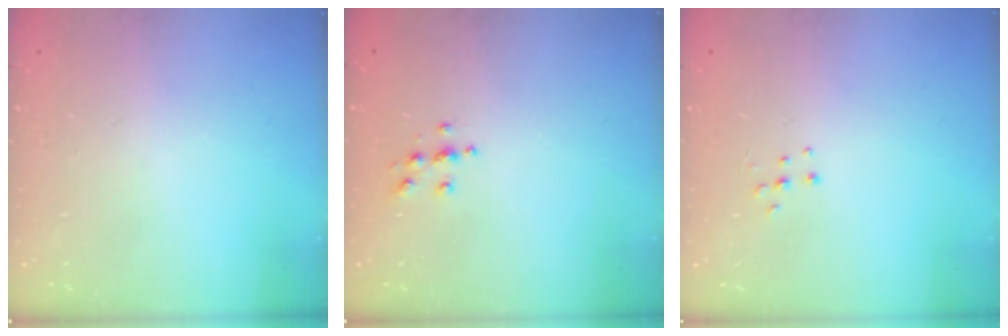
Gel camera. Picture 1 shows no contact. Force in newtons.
{"total": 5.5, "press": 5.5, "slide": 0.4}
{"total": 4.3, "press": 4.3, "slide": 0.4}